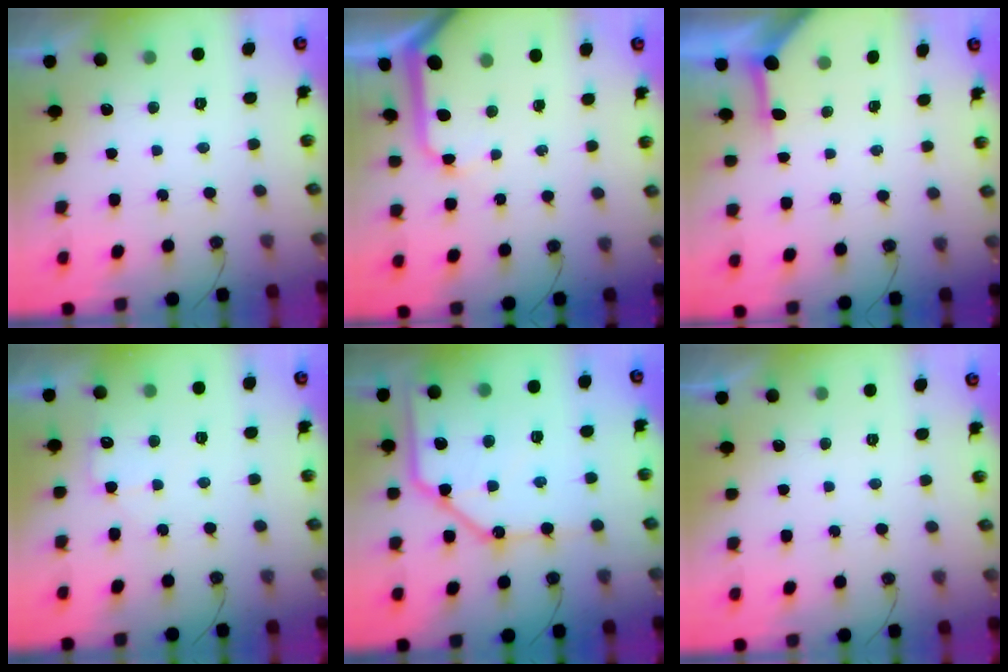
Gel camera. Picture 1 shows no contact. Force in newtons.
{"total": 10.1, "press": 10.0, "slide": 1.4}
{"total": 3.8, "press": 3.7, "slide": 0.4}
{"total": 6.6, "press": 6.5, "slide": 0.7}
{"total": 17.9, "press": 17.8, "slide": 2.1}
{"total": 0.0}